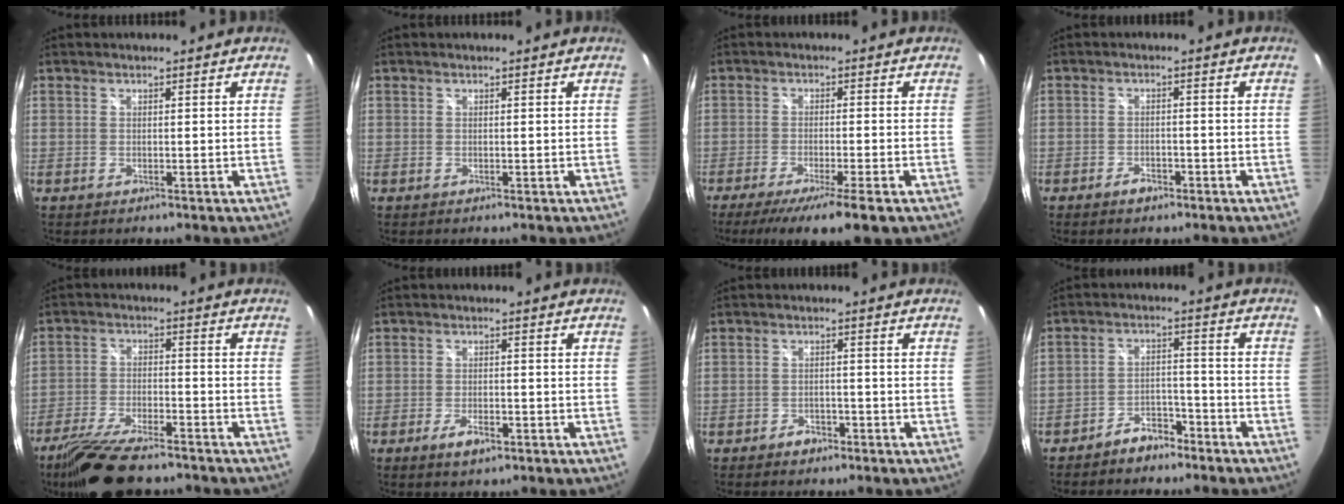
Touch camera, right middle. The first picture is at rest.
{"total": 0.0}
{"total": 10.6, "force": [-7.4, 0.8, 7.5], "torque": [-0.146, -0.039, -0.119]}
{"total": 2.5, "force": [-1.8, 1.2, 1.2], "torque": [-0.026, 0.001, -0.030]}
{"total": 14.0, "force": [-11.3, 3.5, 7.4], "torque": [-0.157, -0.029, -0.197]}
{"total": 4.0, "force": [-2.3, 1.5, 3.0], "torque": [-0.066, -0.007, -0.041]}
{"total": 2.6, "force": [-2.0, 1.5, 0.9], "torque": [-0.023, 0.004, -0.030]}
{"total": 5.7, "force": [-4.7, 2.5, 2.0], "torque": [-0.051, 0.019, -0.071]}